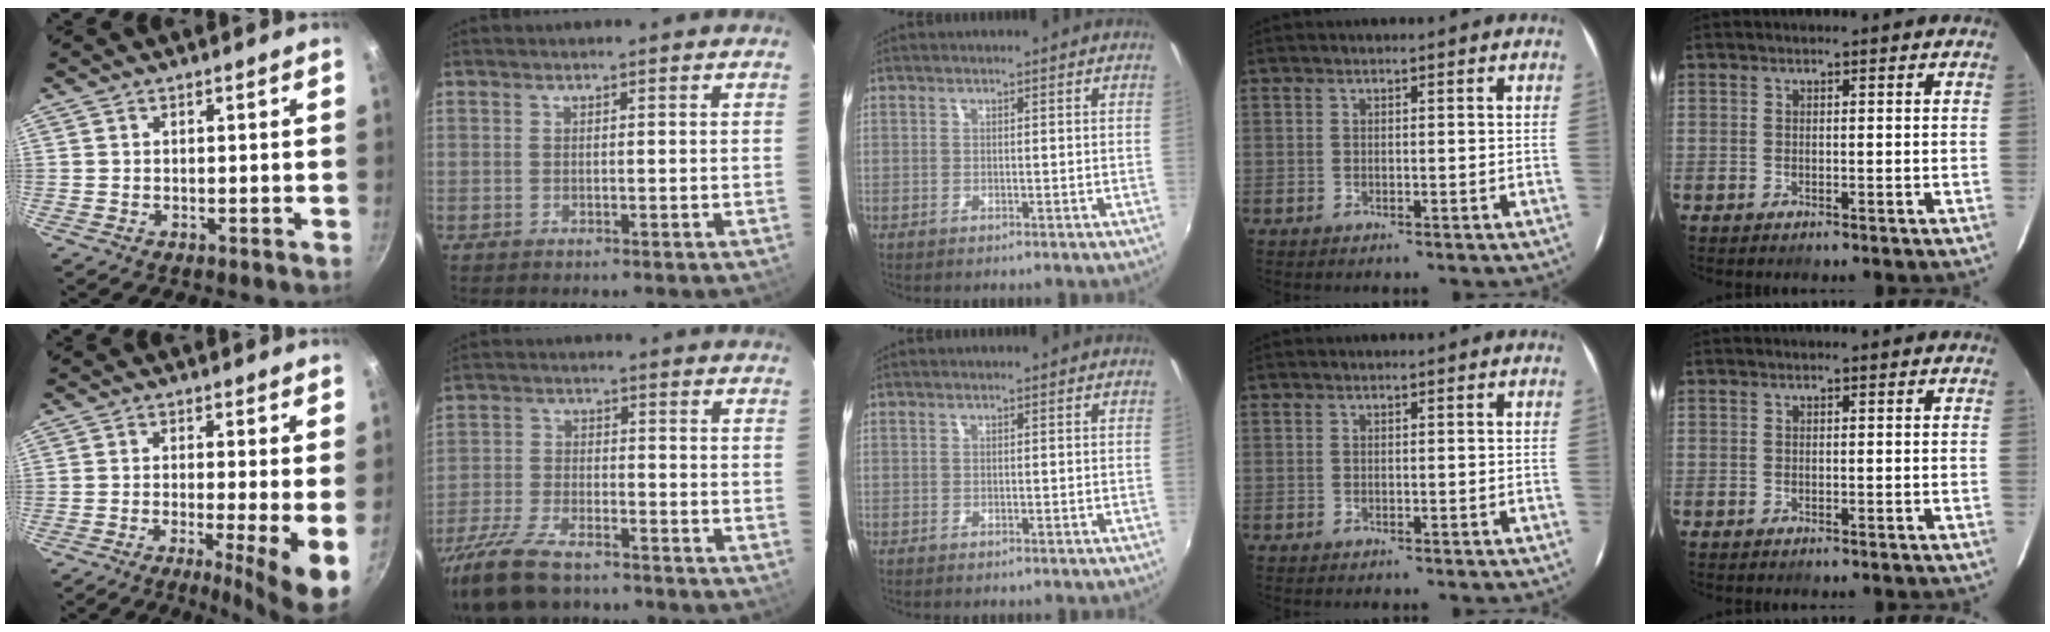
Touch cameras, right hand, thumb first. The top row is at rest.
{"thumb": {"total": 8.9, "force": [-1.9, 0.9, 8.7], "torque": [-0.132, -0.009, -0.030]}, "index": {"total": 14.9, "force": [-11.9, 5.2, 7.4], "torque": [-0.176, -0.028, -0.224]}}